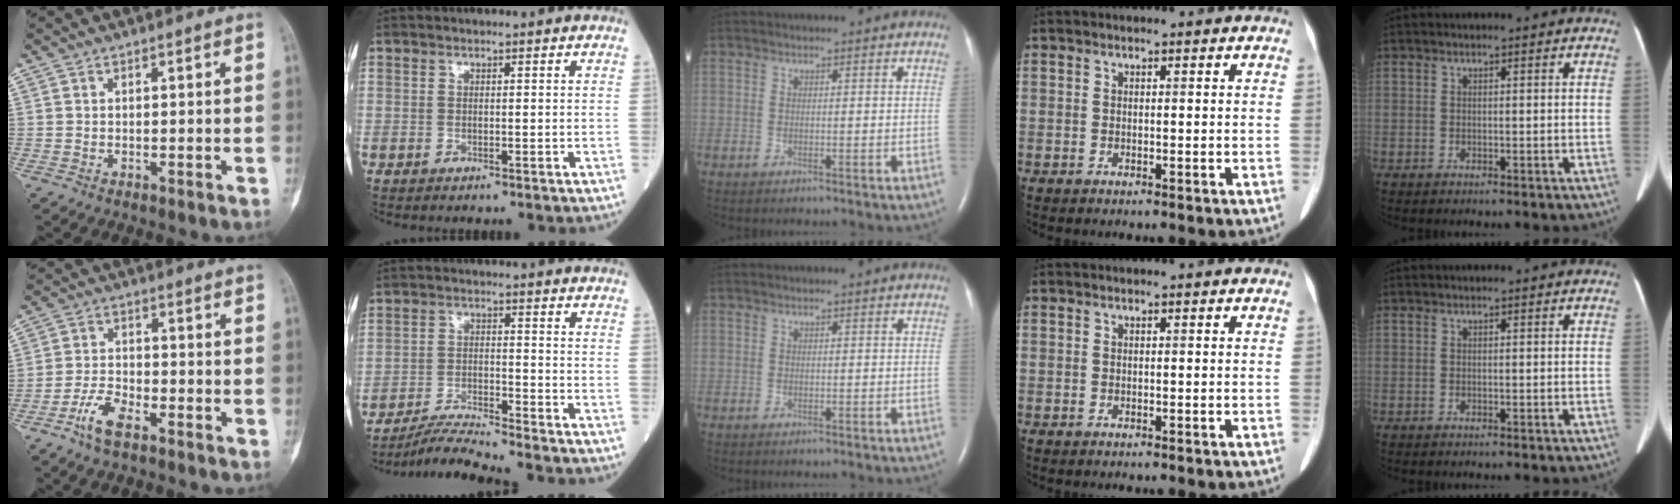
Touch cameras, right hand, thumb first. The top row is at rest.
{"thumb": {"total": 6.0, "force": [-3.9, 2.2, 4.0], "torque": [-0.082, 0.020, -0.076]}, "index": {"total": 6.2, "force": [-5.9, -1.6, 0.9], "torque": [-0.020, -0.016, -0.110]}}